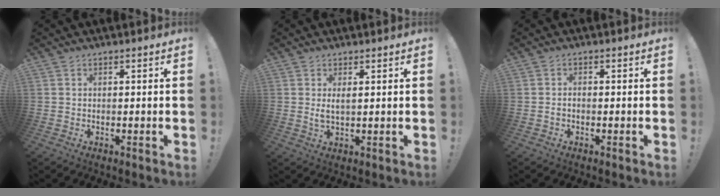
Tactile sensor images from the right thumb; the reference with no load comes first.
{"total": 2.1, "force": [0.8, 0.7, 1.8], "torque": [-0.021, -0.008, 0.012]}
{"total": 1.1, "force": [-0.9, 0.3, 0.6], "torque": [-0.019, 0.005, -0.015]}